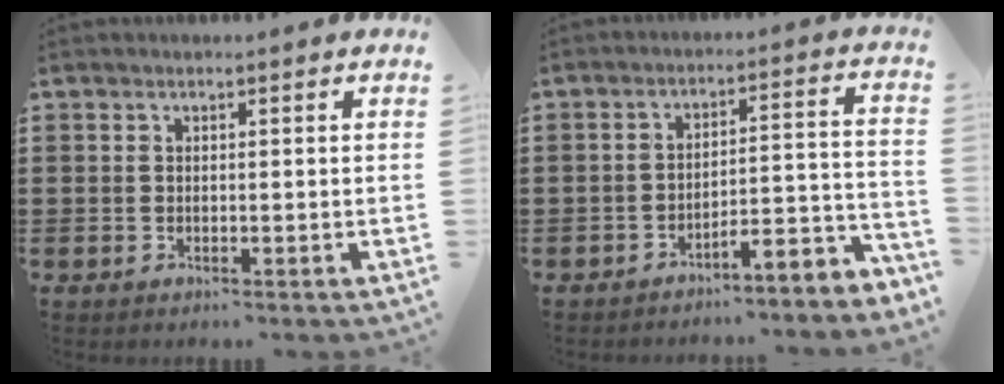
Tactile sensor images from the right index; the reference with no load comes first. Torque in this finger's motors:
{"motor_torque": [-0.48, 0.90, -0.05, -0.05]}